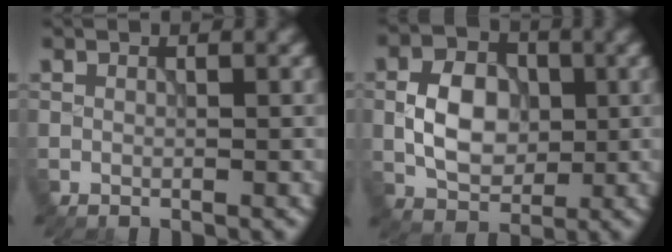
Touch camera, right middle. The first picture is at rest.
{"total": 5.4, "force": [-0.1, 3.9, 3.8], "torque": [-0.066, 0.002, -0.002]}